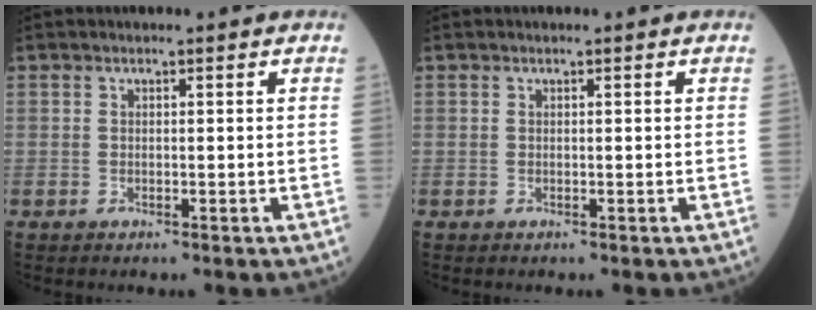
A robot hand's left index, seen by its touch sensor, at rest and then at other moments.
{"total": 0.0}